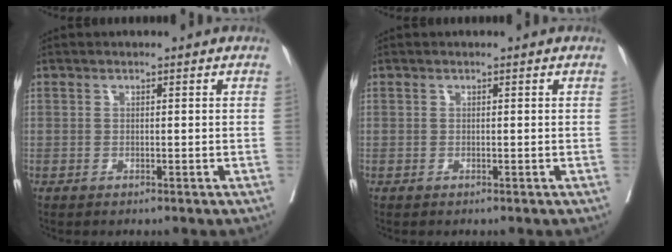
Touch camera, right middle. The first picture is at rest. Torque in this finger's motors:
{"motor_torque": [0.00, 0.00, 0.00, 0.00]}